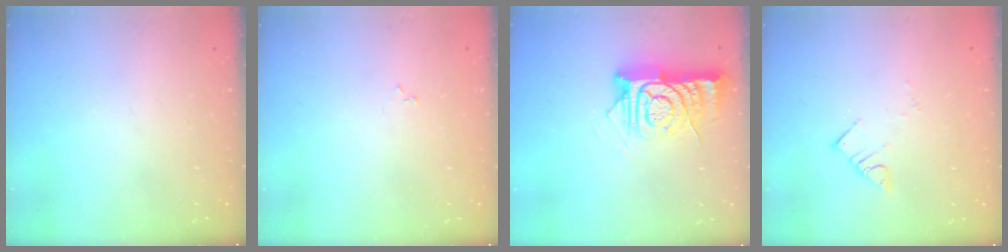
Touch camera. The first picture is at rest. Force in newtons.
{"total": 2.5, "press": 2.4, "slide": 0.3}
{"total": 12.0, "press": 11.9, "slide": 1.2}
{"total": 3.9, "press": 3.9, "slide": 0.2}